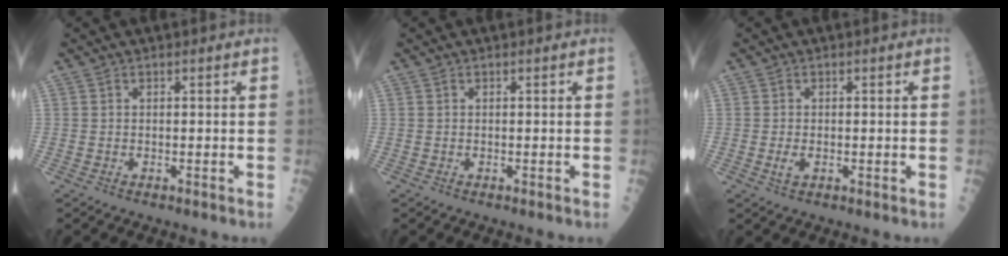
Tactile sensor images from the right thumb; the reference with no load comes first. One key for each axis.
{"total": 0.0}
{"total": 1.9, "fx": -0.3, "fy": 1.1, "fz": 1.5, "tx": -0.023, "ty": -0.001, "tz": -0.005}